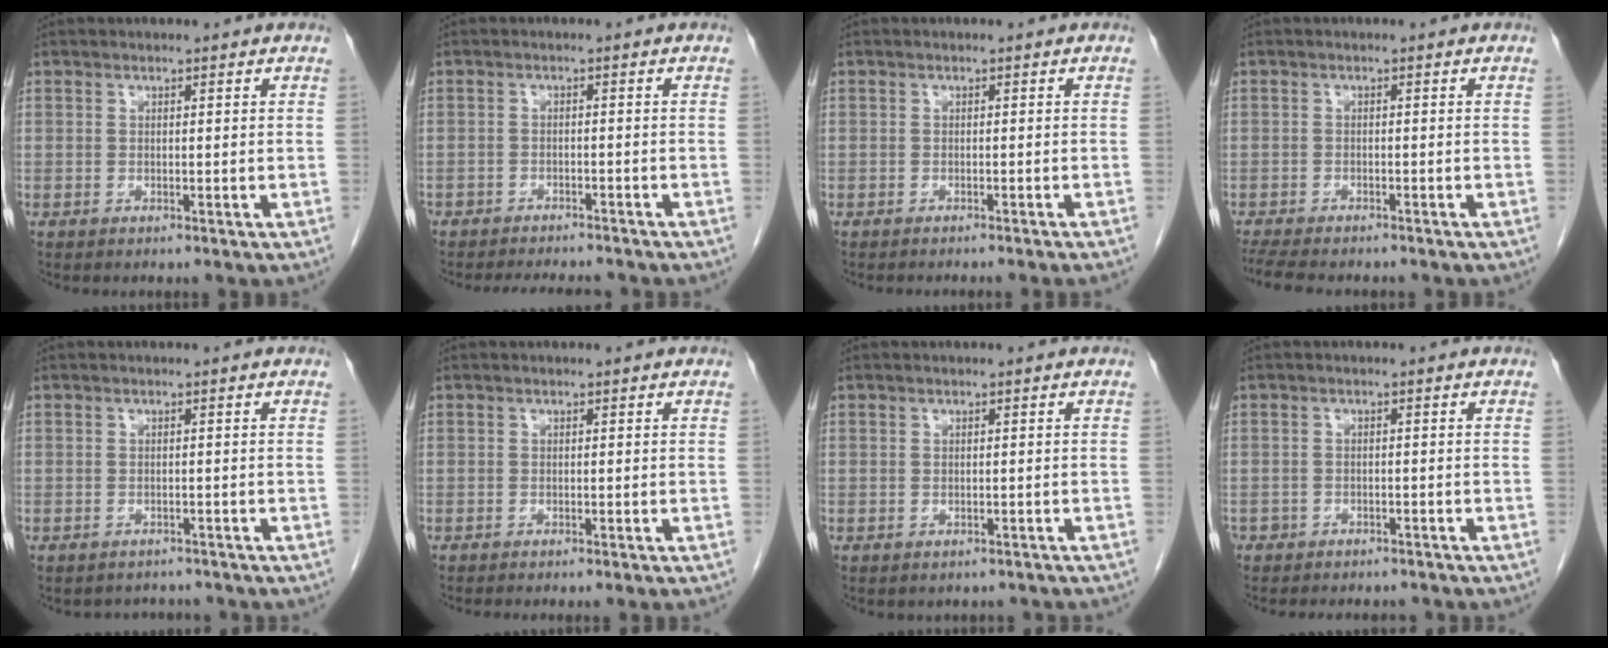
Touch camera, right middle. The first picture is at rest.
{"total": 8.0, "force": [-7.2, 2.0, 2.7], "torque": [-0.034, -0.002, -0.096]}
{"total": 5.1, "force": [-4.7, -0.6, 2.1], "torque": [-0.013, -0.007, -0.059]}
{"total": 8.8, "force": [-7.5, 2.1, 4.0], "torque": [-0.068, -0.009, -0.113]}
{"total": 2.8, "force": [-2.6, 1.2, -0.2], "torque": [0.002, 0.003, -0.035]}
{"total": 2.6, "force": [-2.3, -0.3, 1.2], "torque": [-0.013, 0.003, -0.030]}
{"total": 2.4, "force": [-2.0, 1.2, 0.6], "torque": [-0.008, 0.002, -0.021]}
{"total": 6.6, "force": [-5.7, 2.9, 1.7], "torque": [-0.024, 0.009, -0.068]}